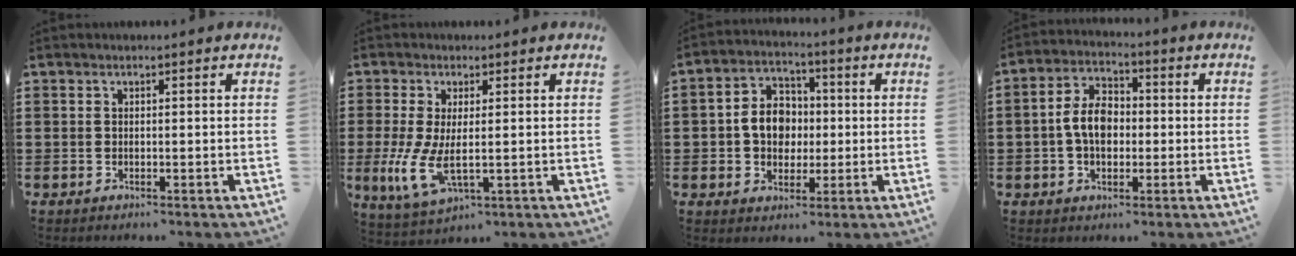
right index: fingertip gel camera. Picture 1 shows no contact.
{"total": 7.0, "force": [-0.2, 2.6, 6.5], "torque": [-0.152, -0.020, -0.003]}
{"total": 6.8, "force": [-0.2, 5.7, 3.7], "torque": [-0.085, 0.014, -0.008]}
{"total": 6.8, "force": [-0.4, 4.3, 5.2], "torque": [-0.115, 0.011, -0.012]}